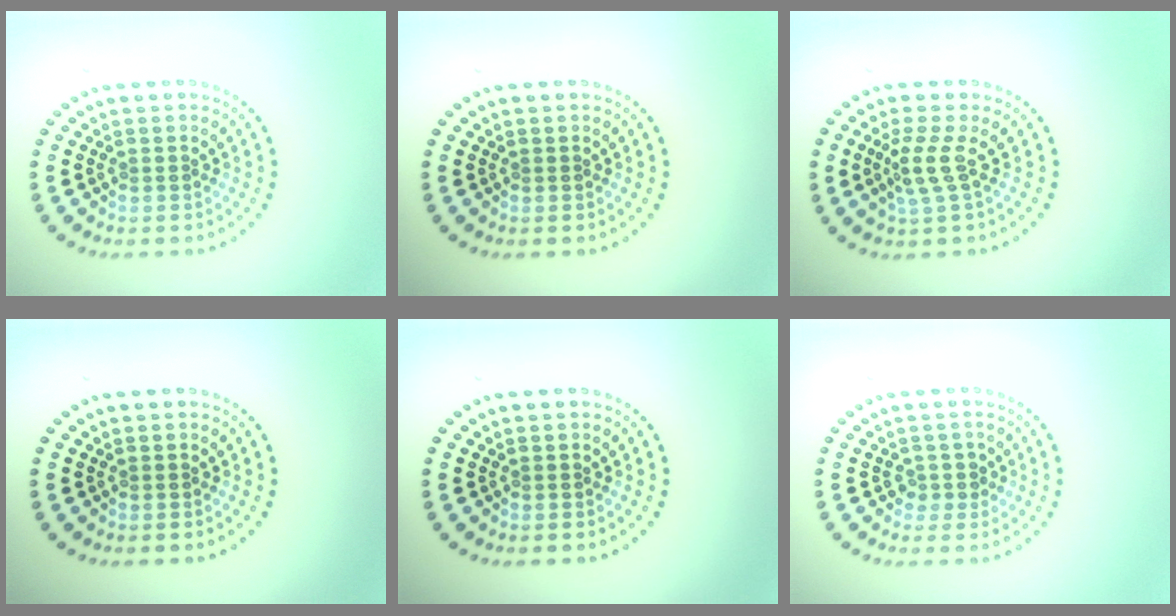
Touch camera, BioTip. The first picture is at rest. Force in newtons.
{"total": 0.0}
{"total": 2.4, "press": 1.6, "slide": 1.7}
{"total": 0.0}
{"total": 0.0}
{"total": 1.5, "press": 1.3, "slide": 0.8}